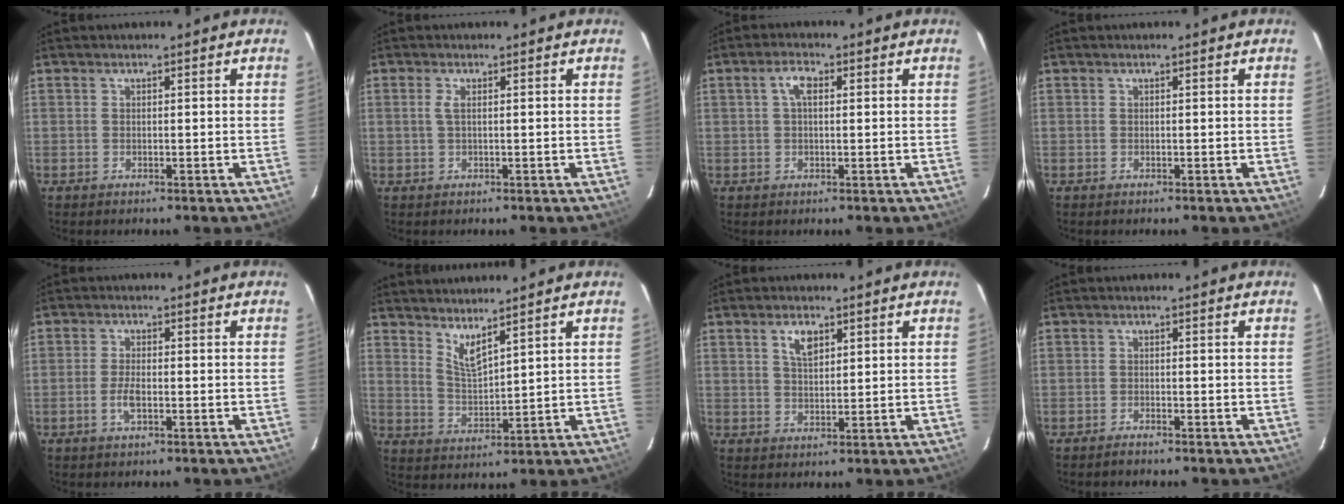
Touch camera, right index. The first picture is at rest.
{"total": 1.3, "force": [0.1, 0.0, 1.3], "torque": [-0.027, 0.001, 0.001]}
{"total": 2.4, "force": [0.5, 0.9, 2.2], "torque": [-0.045, 0.009, 0.010]}
{"total": 0.0}
{"total": 3.4, "force": [-1.3, 1.2, 2.9], "torque": [-0.064, -0.001, -0.027]}
{"total": 4.5, "force": [3.8, 0.1, 2.4], "torque": [-0.047, -0.012, 0.072]}
{"total": 3.3, "force": [1.8, 1.5, 2.3], "torque": [-0.042, 0.005, 0.032]}
{"total": 1.3, "force": [-1.3, 0.0, 0.4], "torque": [-0.016, -0.001, -0.025]}